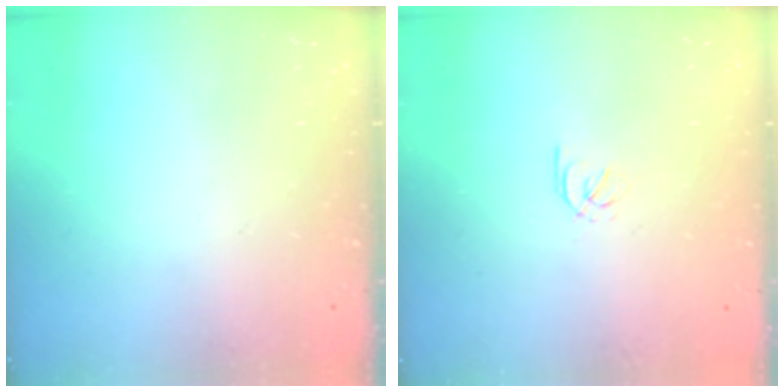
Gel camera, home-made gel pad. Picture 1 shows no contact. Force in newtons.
{"total": 1.5, "press": 1.4, "slide": 0.5}